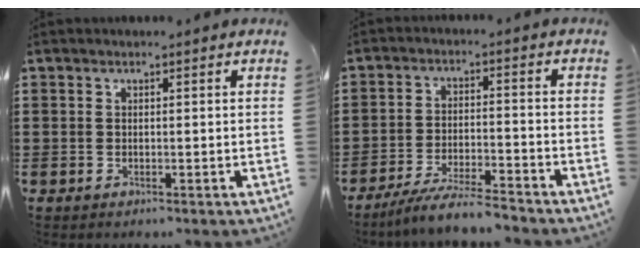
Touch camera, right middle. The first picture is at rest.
{"total": 5.9, "force": [-5.5, 0.0, 2.1], "torque": [-0.045, -0.010, -0.105]}